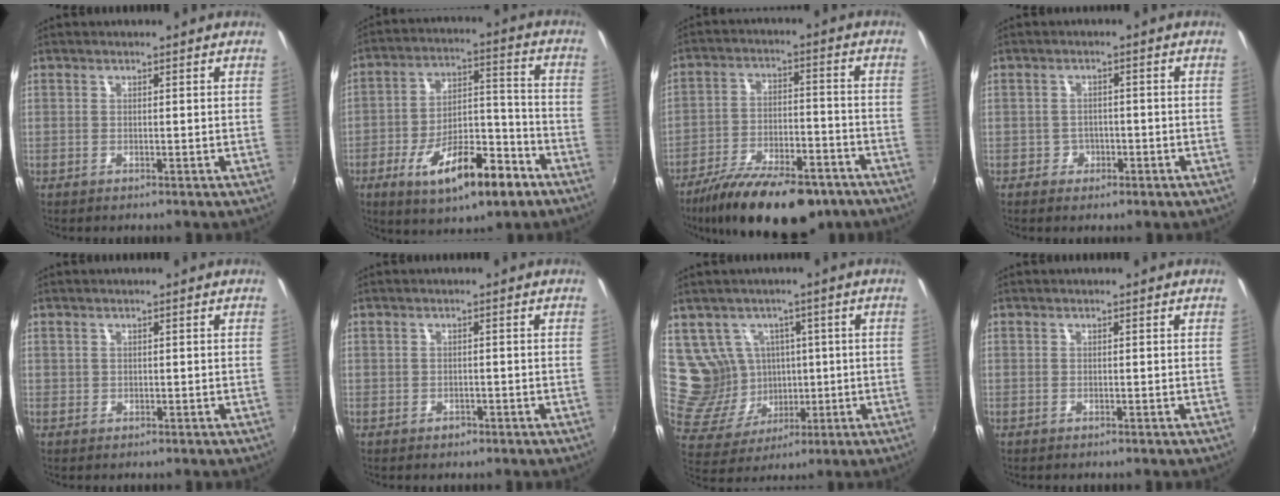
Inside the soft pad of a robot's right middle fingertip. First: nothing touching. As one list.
[{"total": 17.8, "force": [-9.8, 5.6, 13.7], "torque": [-0.239, -0.007, -0.148]}, {"total": 20.6, "force": [-15.1, 7.6, 11.9], "torque": [-0.219, -0.033, -0.227]}, {"total": 3.3, "force": [-1.4, 2.9, 0.4], "torque": [-0.012, 0.003, -0.022]}, {"total": 0.7, "force": [0.1, 0.7, 0.0], "torque": [0.002, 0.000, 0.002]}, {"total": 1.4, "force": [-0.7, 1.1, 0.3], "torque": [-0.007, -0.004, -0.009]}, {"total": 10.3, "force": [2.6, 9.3, 3.7], "torque": [-0.090, 0.005, 0.075]}, {"total": 0.0}]